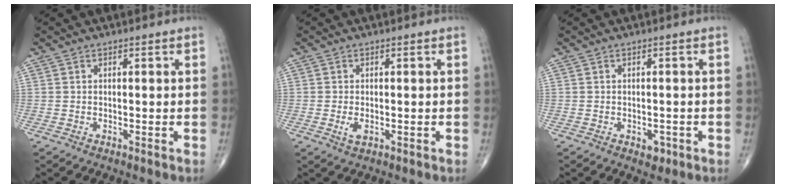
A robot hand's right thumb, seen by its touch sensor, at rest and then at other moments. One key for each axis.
{"total": 2.1, "fx": -0.5, "fy": 1.1, "fz": 1.8, "tx": -0.035, "ty": -0.004, "tz": -0.009}
{"total": 2.1, "fx": -0.9, "fy": 1.4, "fz": 1.3, "tx": -0.007, "ty": 0.002, "tz": -0.008}